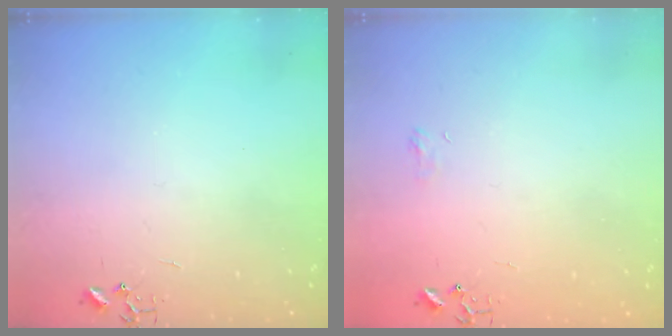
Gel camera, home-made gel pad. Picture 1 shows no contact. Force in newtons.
{"total": 5.1, "press": 5.1, "slide": 0.6}